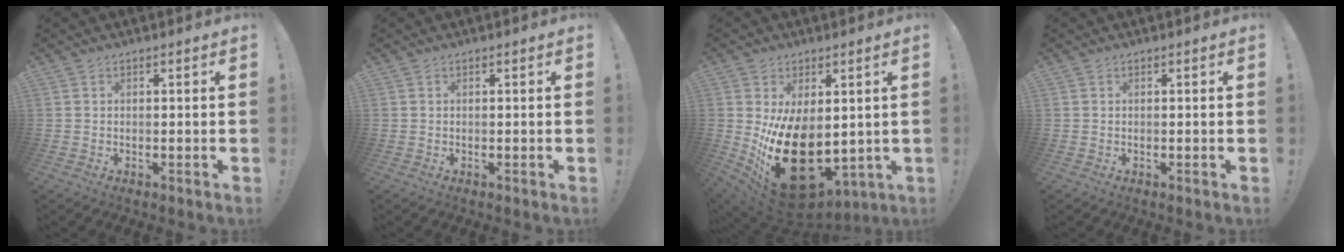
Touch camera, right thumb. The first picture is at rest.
{"total": 0.0}
{"total": 22.6, "force": [-3.0, 14.1, 17.4], "torque": [-0.315, 0.004, -0.024]}
{"total": 0.0}